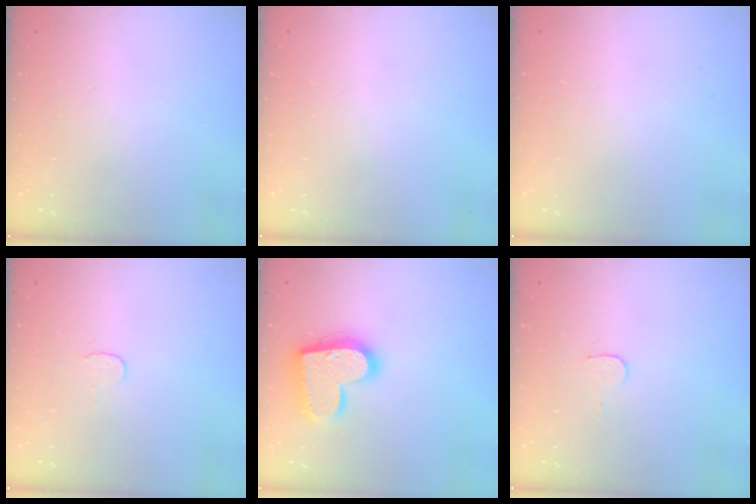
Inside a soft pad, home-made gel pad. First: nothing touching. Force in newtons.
{"total": 0.0}
{"total": 0.6, "press": 0.5, "slide": 0.2}
{"total": 3.7, "press": 3.7, "slide": 0.3}
{"total": 17.8, "press": 17.8, "slide": 1.2}
{"total": 4.5, "press": 4.5, "slide": 0.4}